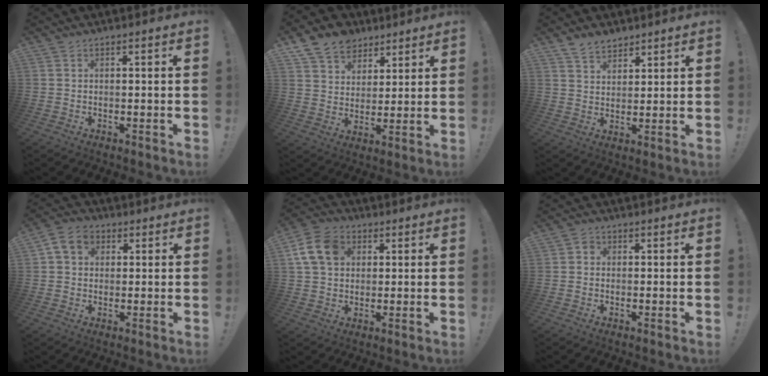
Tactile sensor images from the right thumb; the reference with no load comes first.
{"total": 10.7, "force": [7.0, 7.6, 2.6], "torque": [-0.052, -0.045, 0.142]}
{"total": 6.3, "force": [5.1, 3.1, 1.8], "torque": [-0.034, -0.029, 0.099]}
{"total": 8.6, "force": [2.3, 7.3, 4.0], "torque": [-0.057, 0.006, 0.050]}
{"total": 11.9, "force": [3.7, 9.0, 6.8], "torque": [-0.125, 0.005, 0.080]}
{"total": 1.7, "force": [-0.3, 1.4, 0.8], "torque": [-0.014, 0.006, -0.007]}